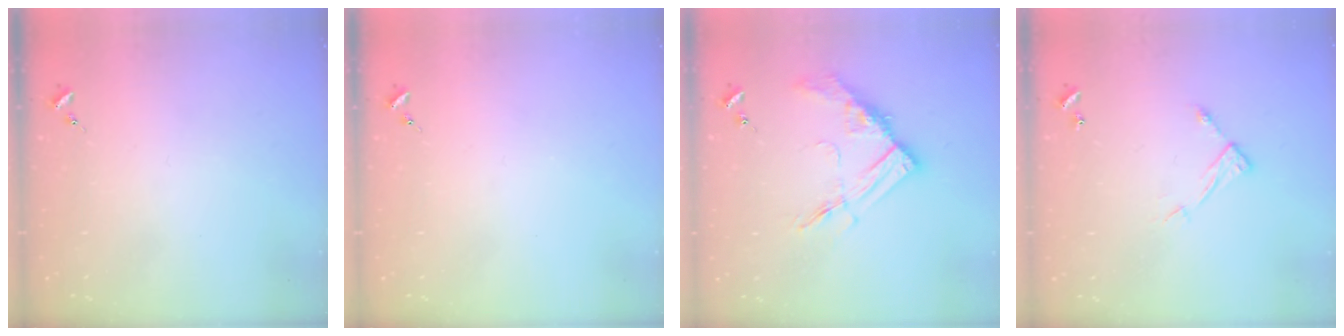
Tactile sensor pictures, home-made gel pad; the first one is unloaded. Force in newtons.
{"total": 0.0}
{"total": 12.4, "press": 12.4, "slide": 0.9}
{"total": 6.3, "press": 6.3, "slide": 0.4}